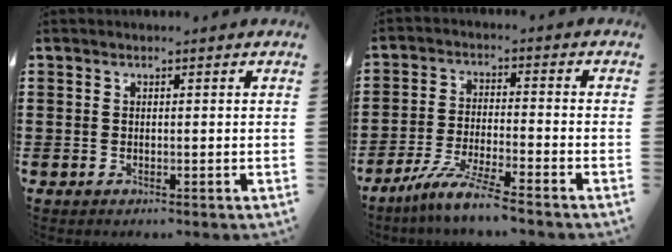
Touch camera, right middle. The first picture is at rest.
{"total": 6.7, "force": [-5.9, -0.4, 3.3], "torque": [-0.075, -0.016, -0.116]}